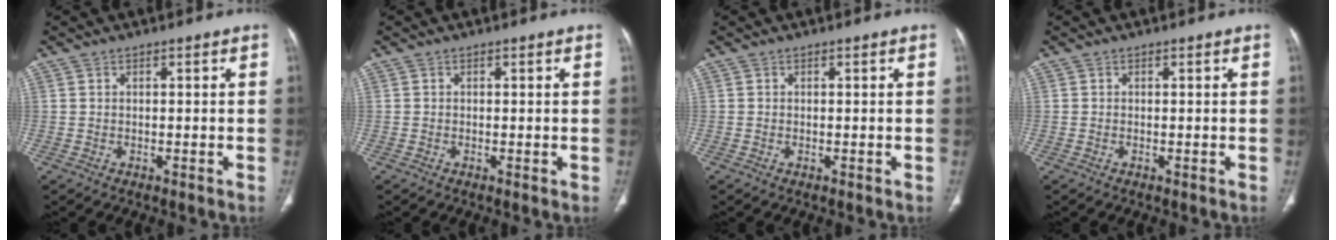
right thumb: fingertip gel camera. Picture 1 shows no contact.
{"total": 0.0}
{"total": 0.0}
{"total": 0.0}